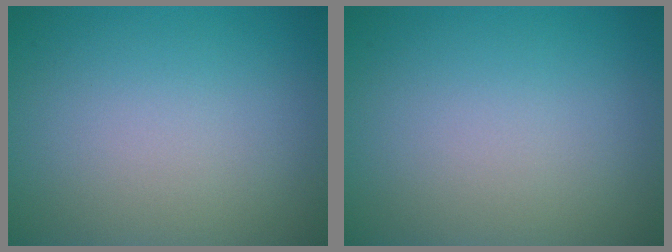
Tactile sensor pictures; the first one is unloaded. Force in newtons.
{"total": 0.0}